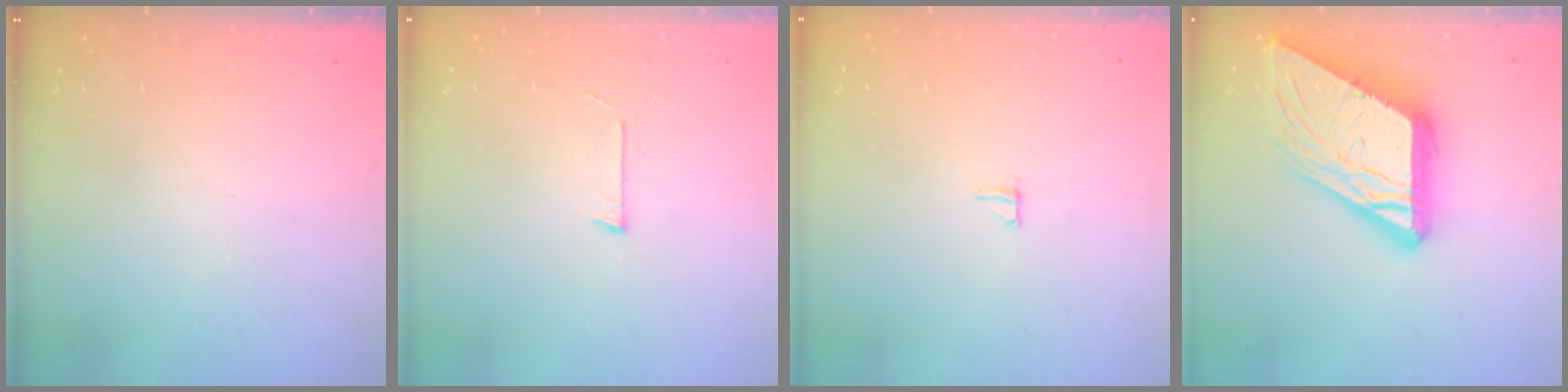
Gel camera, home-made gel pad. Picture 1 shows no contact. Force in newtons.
{"total": 2.7, "press": 2.7, "slide": 0.2}
{"total": 4.3, "press": 4.3, "slide": 0.3}
{"total": 19.3, "press": 19.2, "slide": 2.3}